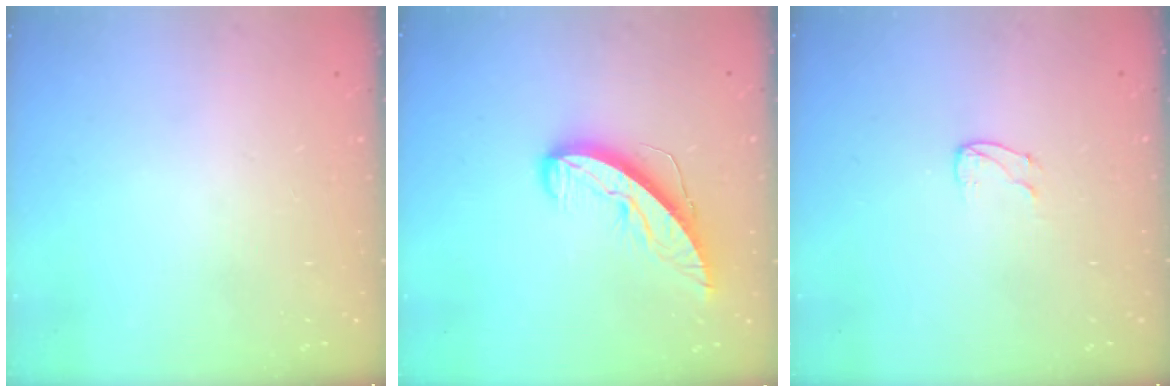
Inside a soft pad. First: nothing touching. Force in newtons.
{"total": 9.3, "press": 9.3, "slide": 0.9}
{"total": 4.4, "press": 4.3, "slide": 0.5}